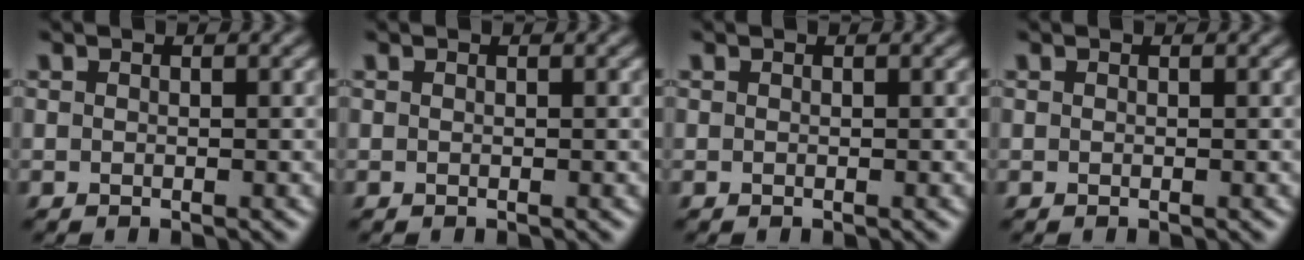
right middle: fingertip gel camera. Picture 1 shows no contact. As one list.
[{"total": 0.0}, {"total": 0.0}, {"total": 0.0}]